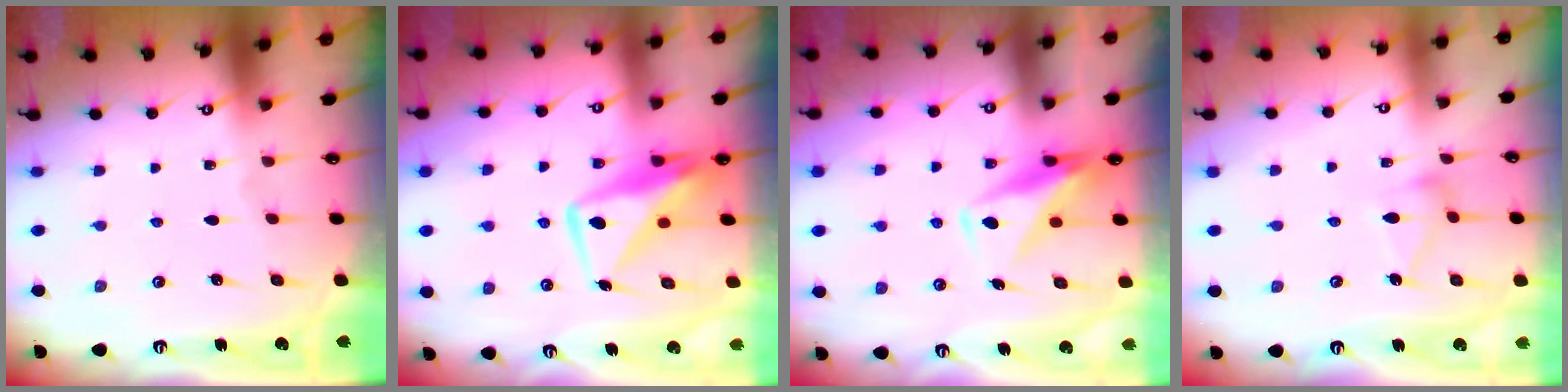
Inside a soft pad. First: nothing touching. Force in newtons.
{"total": 11.0, "press": 10.9, "slide": 1.0}
{"total": 10.6, "press": 10.5, "slide": 0.8}
{"total": 9.4, "press": 9.4, "slide": 0.3}